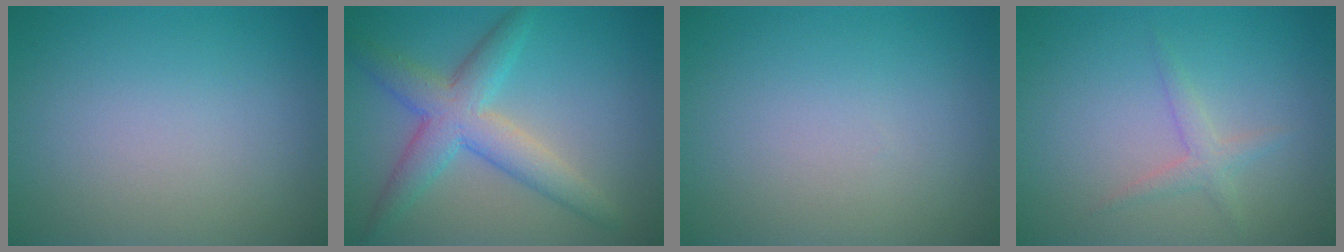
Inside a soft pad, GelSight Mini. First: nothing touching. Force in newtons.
{"total": 5.4, "press": 5.4, "slide": 0.1}
{"total": 0.0}
{"total": 1.6, "press": 1.6, "slide": 0.0}